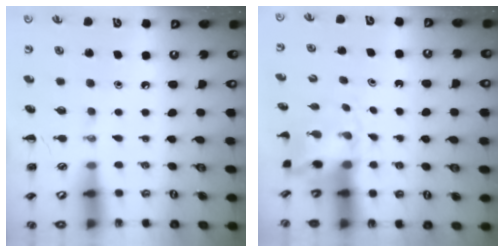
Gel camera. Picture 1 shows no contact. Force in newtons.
{"total": 2.9, "press": 2.8, "slide": 0.7}